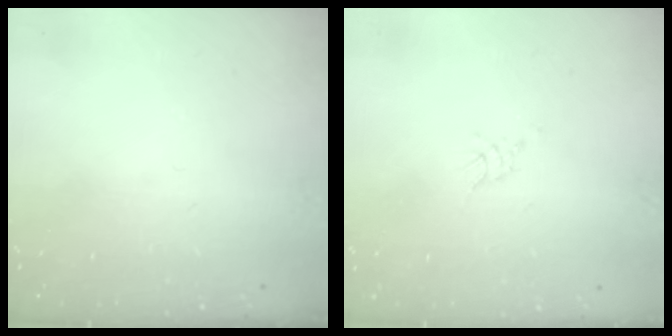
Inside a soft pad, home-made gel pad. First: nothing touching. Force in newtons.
{"total": 2.1, "press": 2.1, "slide": 0.5}